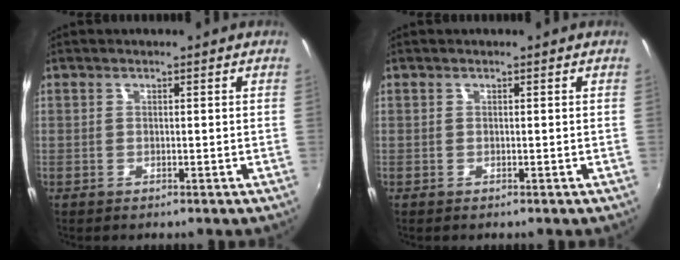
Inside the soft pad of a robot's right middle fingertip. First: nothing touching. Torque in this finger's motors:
{"motor_torque": [0.26, 0.02, 0.02, 0.01]}